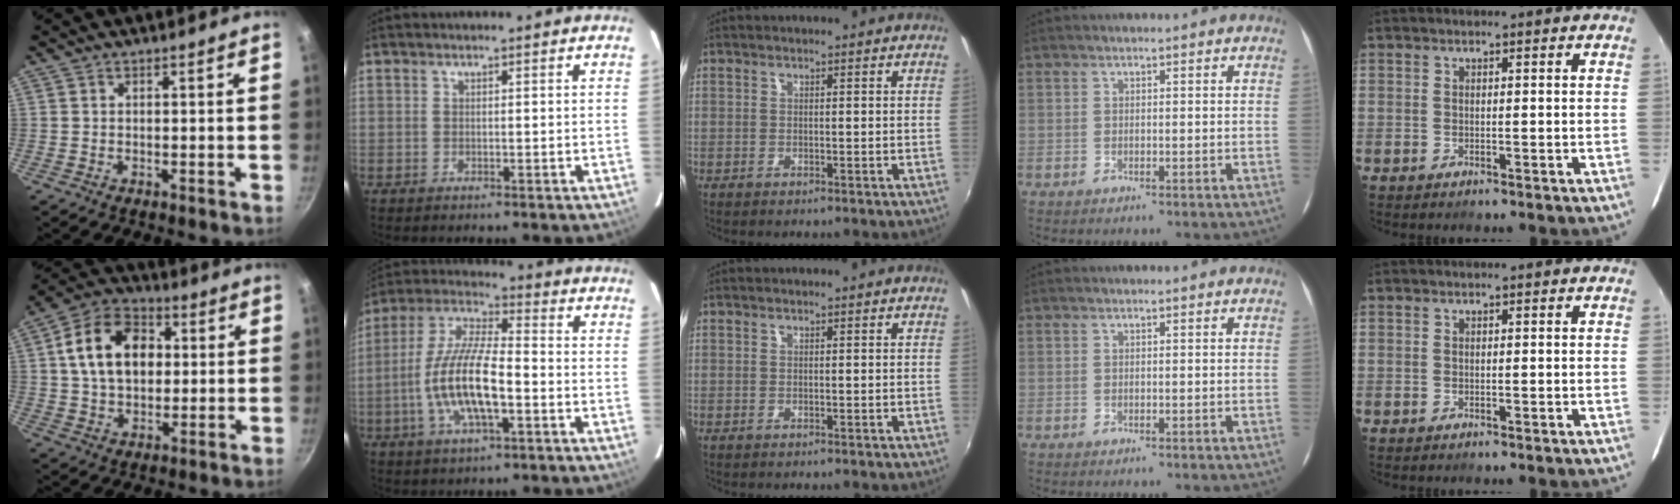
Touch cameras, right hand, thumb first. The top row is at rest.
{"thumb": {"total": 15.1, "force": [2.5, 10.7, 10.4], "torque": [-0.151, 0.017, 0.031]}, "index": {"total": 14.6, "force": [-3.9, 4.4, 13.3], "torque": [-0.271, -0.003, -0.076]}}